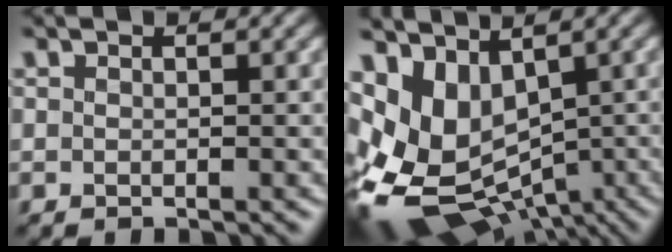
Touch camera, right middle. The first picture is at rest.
{"total": 9.6, "force": [-1.2, 6.7, 6.7], "torque": [-0.141, -0.011, 0.001]}